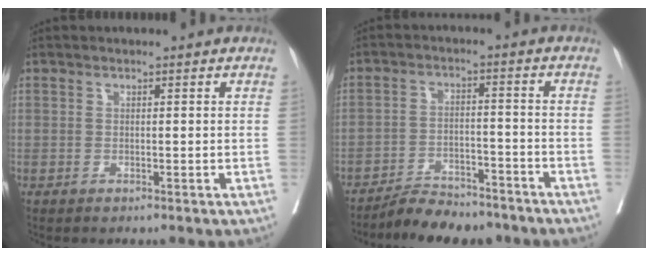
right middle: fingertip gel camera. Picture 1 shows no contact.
{"total": 9.1, "force": [-8.4, 2.5, 2.5], "torque": [-0.030, 0.004, -0.131]}